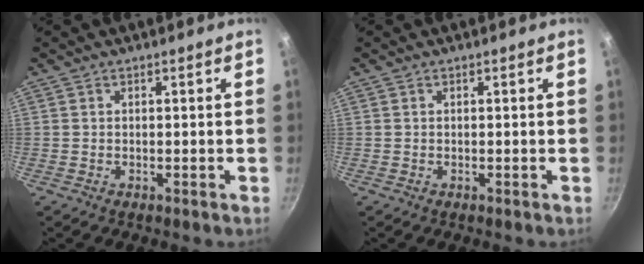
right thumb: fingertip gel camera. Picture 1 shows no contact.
{"total": 0.0}